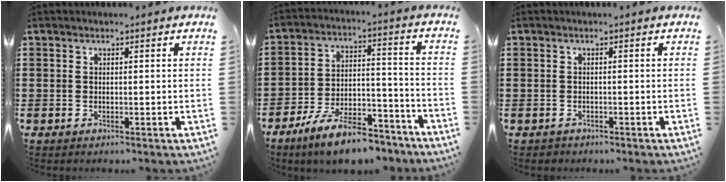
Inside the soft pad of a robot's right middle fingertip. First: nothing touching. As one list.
[{"total": 10.3, "force": [-8.7, 2.3, 5.0], "torque": [-0.089, 0.029, -0.164]}, {"total": 0.6, "force": [-0.5, 0.3, -0.1], "torque": [-0.001, 0.001, -0.012]}]